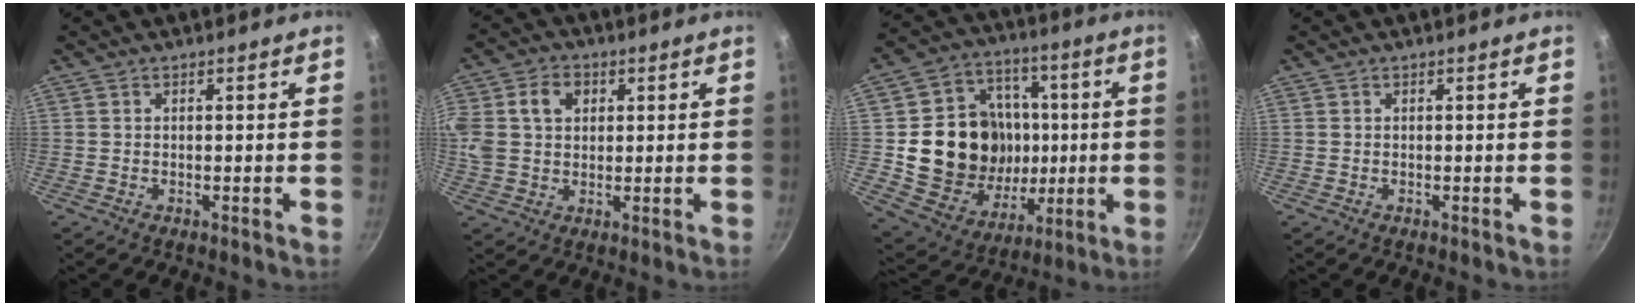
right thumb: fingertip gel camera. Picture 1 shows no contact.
{"total": 12.0, "force": [3.0, 9.4, 6.9], "torque": [-0.146, 0.018, 0.049]}
{"total": 21.7, "force": [0.5, 18.2, 11.7], "torque": [-0.174, 0.019, 0.020]}
{"total": 0.0}